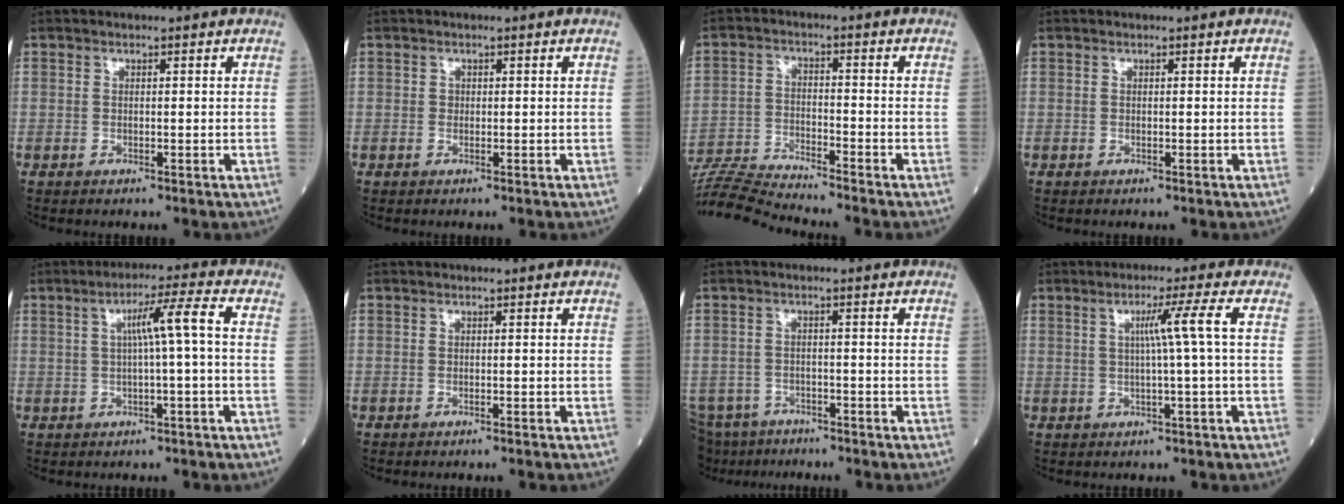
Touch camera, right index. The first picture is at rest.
{"total": 0.5, "force": [0.1, 0.5, 0.2], "torque": [0.001, 0.002, 0.000]}
{"total": 9.4, "force": [-9.1, -2.1, 1.4], "torque": [-0.028, -0.011, -0.168]}
{"total": 0.0}
{"total": 5.6, "force": [0.2, -0.6, 5.6], "torque": [-0.094, 0.013, 0.006]}
{"total": 1.7, "force": [-1.5, -0.1, 0.7], "torque": [-0.012, 0.001, -0.017]}
{"total": 10.1, "force": [-8.8, 3.9, 2.9], "torque": [-0.063, -0.015, -0.131]}
{"total": 4.6, "force": [0.5, -1.6, 4.3], "torque": [-0.077, 0.007, 0.010]}